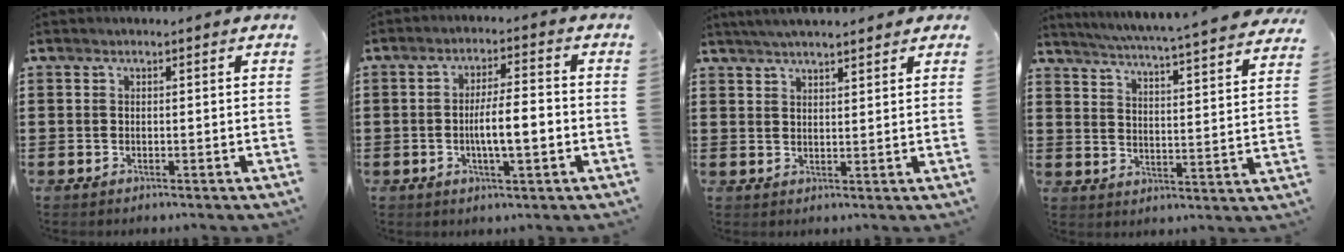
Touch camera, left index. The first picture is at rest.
{"total": 6.4, "force": [-1.3, 1.5, 6.0], "torque": [-0.103, 0.001, -0.029]}
{"total": 3.7, "force": [3.4, 0.2, 1.5], "torque": [-0.036, 0.001, 0.062]}
{"total": 4.7, "force": [4.2, -1.0, 1.7], "torque": [-0.053, -0.040, 0.065]}